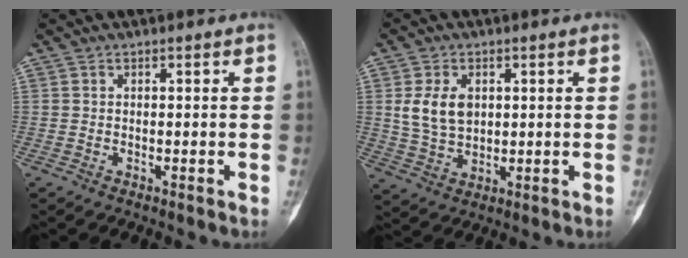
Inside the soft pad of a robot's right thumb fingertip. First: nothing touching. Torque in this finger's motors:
{"motor_torque": [0.27, 0.29, 0.27, -0.14, 0.02]}